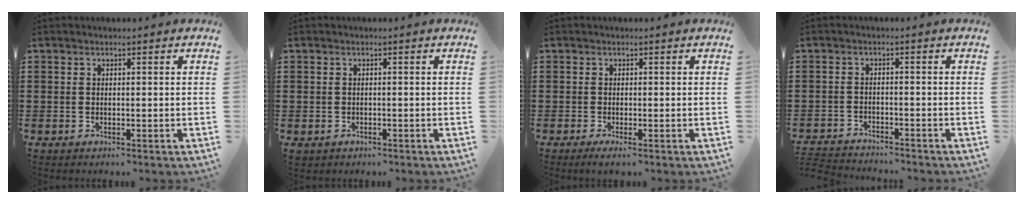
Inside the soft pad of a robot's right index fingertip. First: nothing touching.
{"total": 0.7, "force": [-0.5, 0.4, 0.1], "torque": [-0.004, 0.002, -0.013]}
{"total": 0.9, "force": [-0.5, 0.0, 0.7], "torque": [-0.018, -0.008, -0.011]}
{"total": 2.4, "force": [-2.4, 0.1, -0.3], "torque": [-0.004, 0.000, -0.055]}